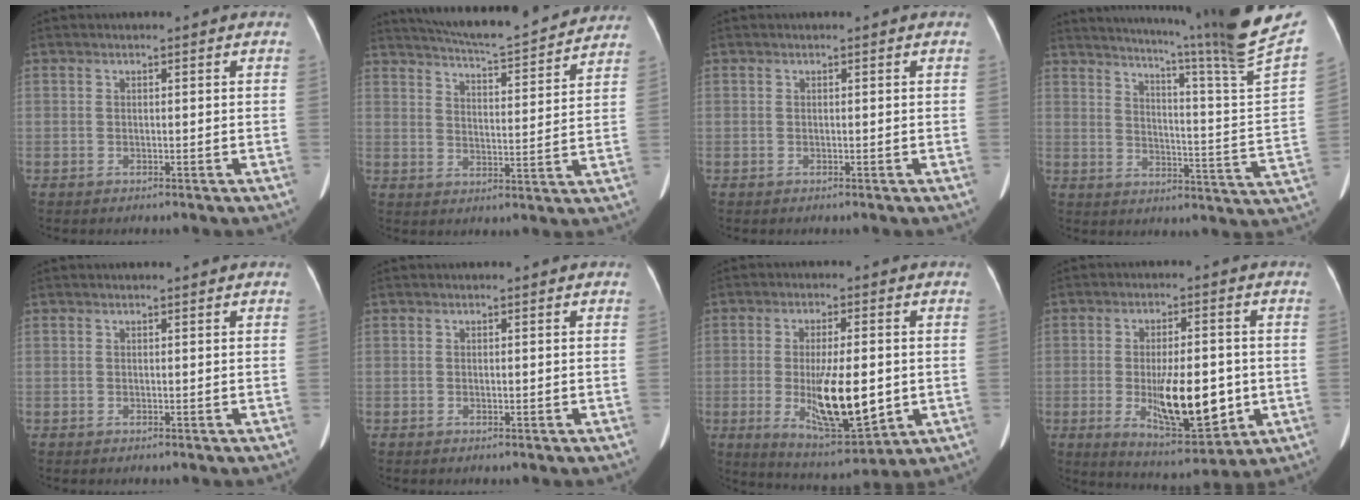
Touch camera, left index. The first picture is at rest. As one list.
[{"total": 17.2, "force": [16.0, 1.6, 6.1], "torque": [-0.100, -0.002, 0.216]}, {"total": 0.0}, {"total": 23.4, "force": [19.3, -2.8, 12.8], "torque": [-0.197, -0.079, 0.249]}, {"total": 0.5, "force": [0.5, -0.1, 0.2], "torque": [-0.008, -0.001, 0.008]}, {"total": 0.0}, {"total": 12.4, "force": [-1.8, 3.3, 11.8], "torque": [-0.205, -0.026, -0.017]}, {"total": 12.6, "force": [-2.2, 4.1, 11.7], "torque": [-0.192, -0.021, -0.024]}]